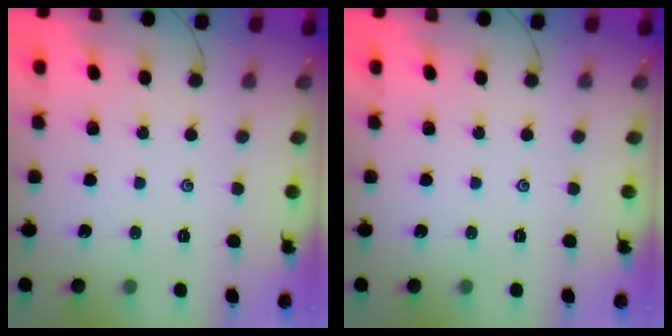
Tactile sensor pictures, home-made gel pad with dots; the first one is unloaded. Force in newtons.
{"total": 0.0}